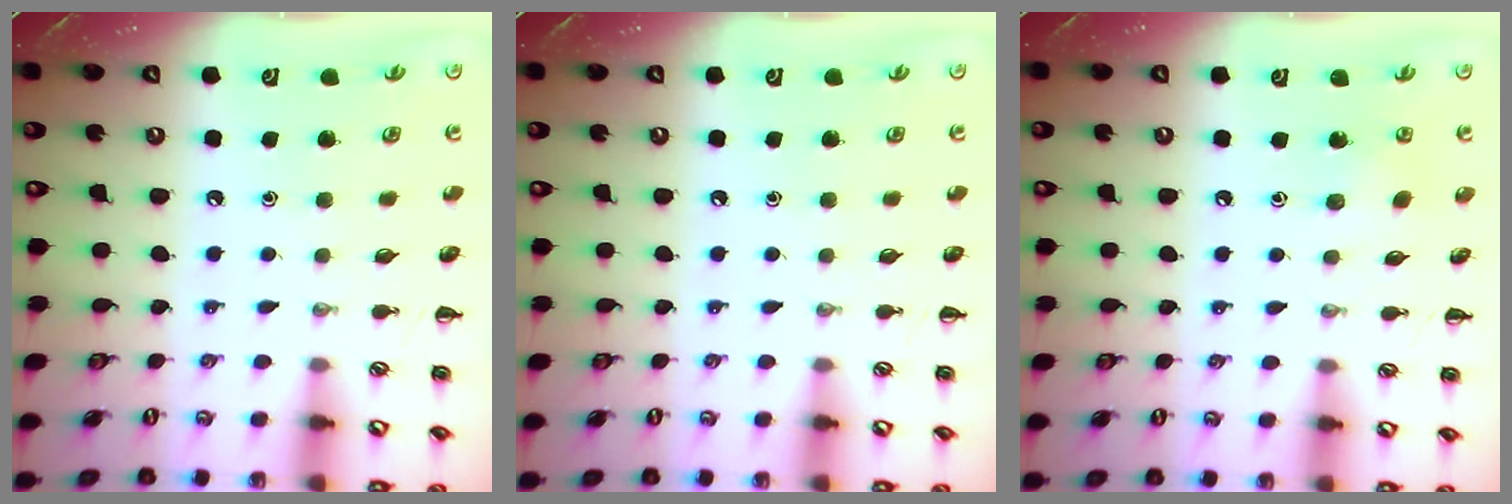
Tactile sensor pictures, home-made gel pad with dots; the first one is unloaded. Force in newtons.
{"total": 0.0}
{"total": 5.6, "press": 5.4, "slide": 1.6}